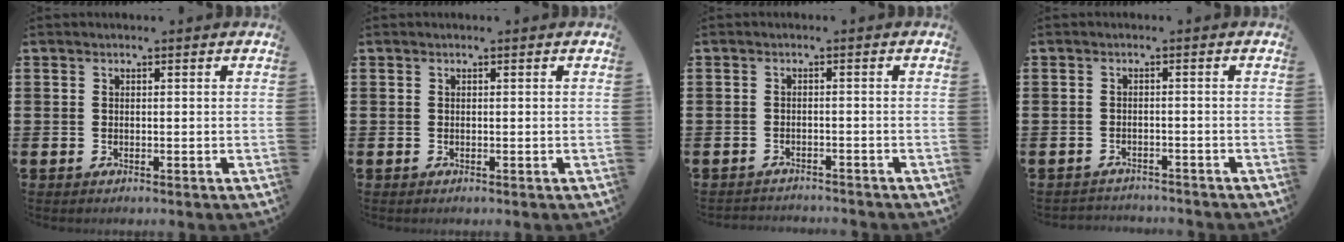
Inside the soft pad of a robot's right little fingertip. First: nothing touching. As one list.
[{"total": 0.0}, {"total": 1.3, "force": [-1.3, 0.0, -0.2], "torque": [-0.001, 0.004, -0.029]}, {"total": 1.5, "force": [-1.5, 0.1, -0.2], "torque": [-0.002, 0.003, -0.033]}]